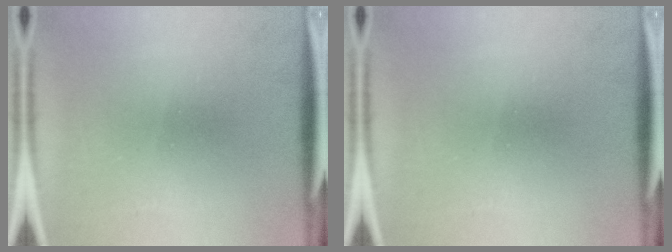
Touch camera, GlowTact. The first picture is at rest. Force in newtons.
{"total": 0.0}